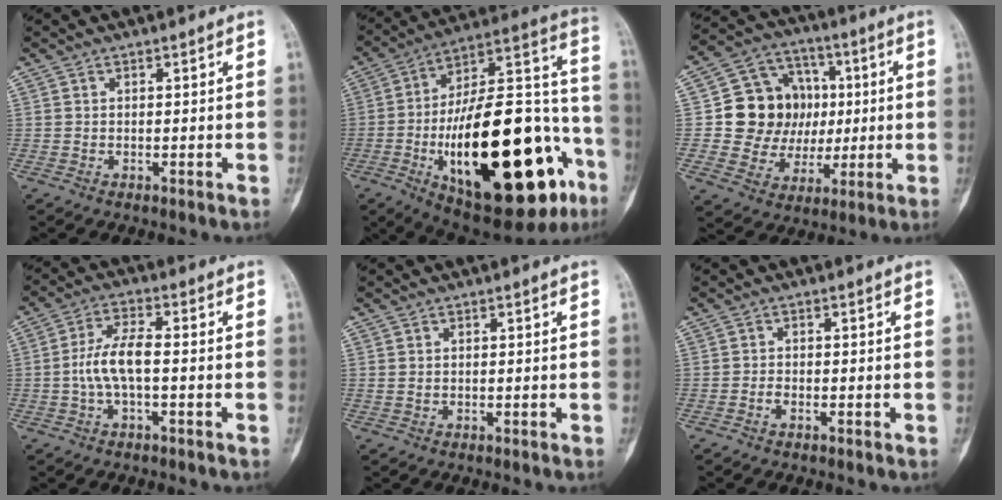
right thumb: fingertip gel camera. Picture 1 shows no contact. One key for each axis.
{"total": 38.4, "fx": -12.9, "fy": 15.4, "fz": 32.7, "tx": -0.462, "ty": 0.051, "tz": -0.183}
{"total": 16.0, "fx": 1.4, "fy": 14.0, "fz": 7.5, "tx": -0.068, "ty": 0.019, "tz": 0.037}
{"total": 7.2, "fx": -0.9, "fy": 2.6, "fz": 6.7, "tx": -0.145, "ty": 0.024, "tz": -0.023}
{"total": 0.9, "fx": 0.3, "fy": 0.7, "fz": 0.5, "tx": -0.011, "ty": 0.002, "tz": 0.009}
{"total": 1.1, "fx": -0.6, "fy": 0.6, "fz": 0.7, "tx": -0.010, "ty": 0.004, "tz": -0.013}